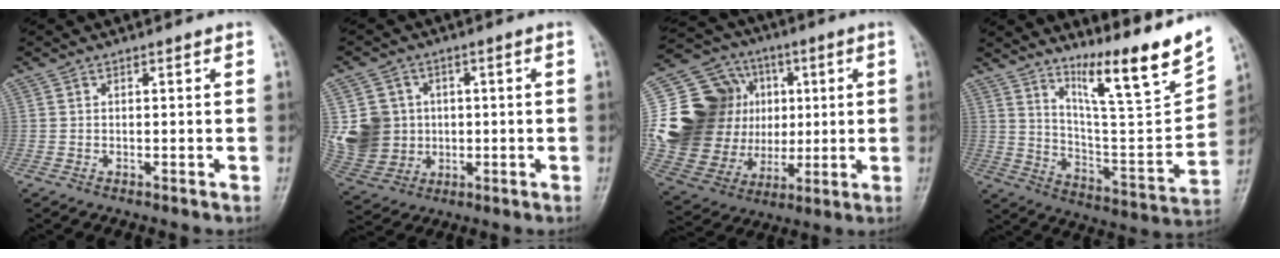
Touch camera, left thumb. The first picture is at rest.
{"total": 11.5, "force": [0.6, 10.5, 4.6], "torque": [-0.073, 0.005, 0.025]}
{"total": 24.8, "force": [2.4, 20.0, 14.5], "torque": [-0.247, 0.024, 0.061]}
{"total": 17.4, "force": [12.9, 1.0, 11.7], "torque": [-0.156, -0.090, 0.223]}